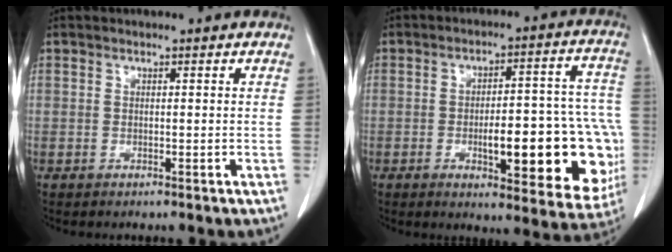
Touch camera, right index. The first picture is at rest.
{"total": 20.5, "force": [-4.6, 6.0, 19.1], "torque": [-0.158, 0.032, -0.036]}